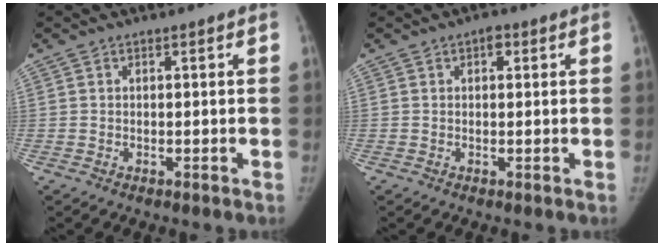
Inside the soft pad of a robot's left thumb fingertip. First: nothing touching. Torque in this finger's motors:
{"motor_torque": [0.28, -0.01, 0.52, -0.42, 0.11]}